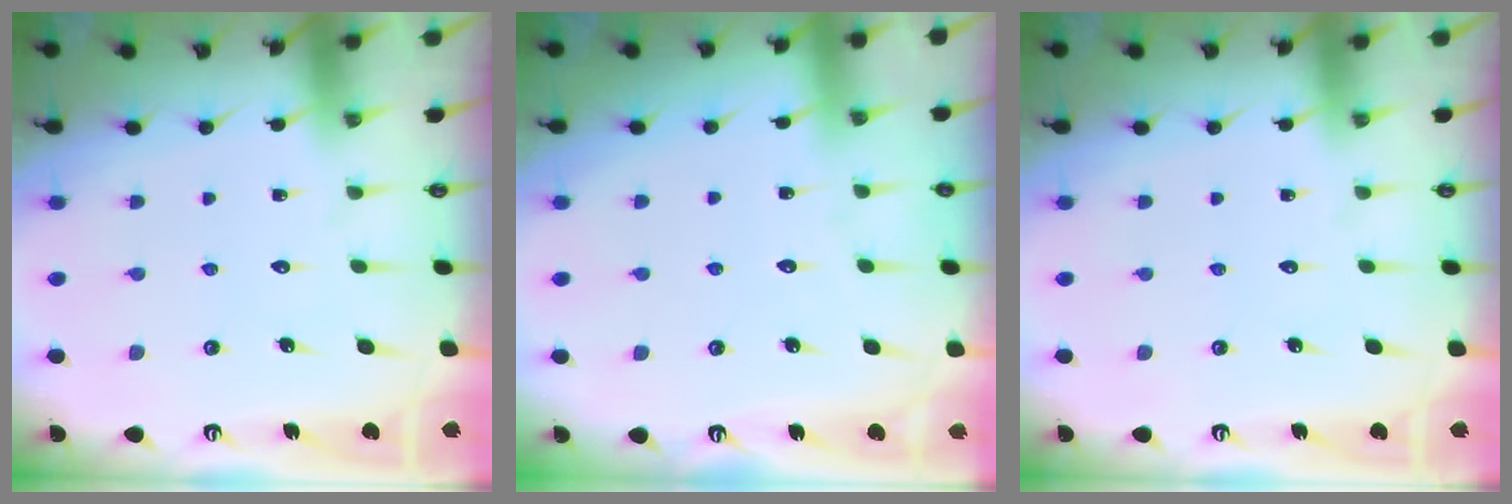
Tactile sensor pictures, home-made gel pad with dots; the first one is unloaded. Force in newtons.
{"total": 1.7, "press": 1.7, "slide": 0.2}
{"total": 0.0}